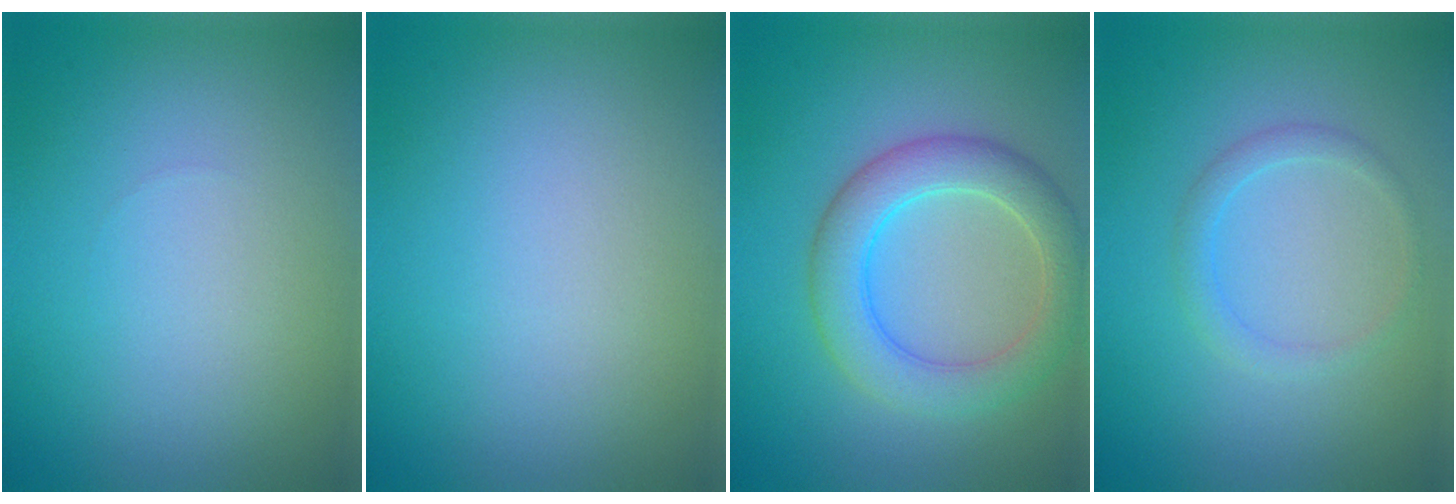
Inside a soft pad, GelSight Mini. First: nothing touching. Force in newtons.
{"total": 0.0}
{"total": 5.4, "press": 5.4, "slide": 0.2}
{"total": 1.6, "press": 1.6, "slide": 0.1}